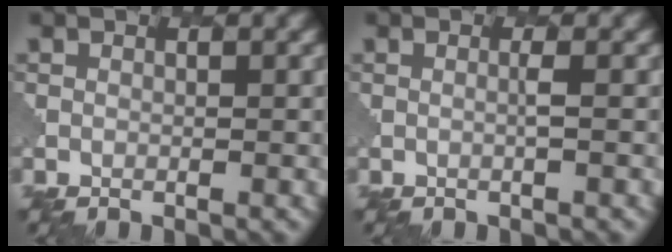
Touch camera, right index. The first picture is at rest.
{"total": 0.7, "force": [0.1, 0.1, 0.6], "torque": [-0.008, -0.001, -0.004]}